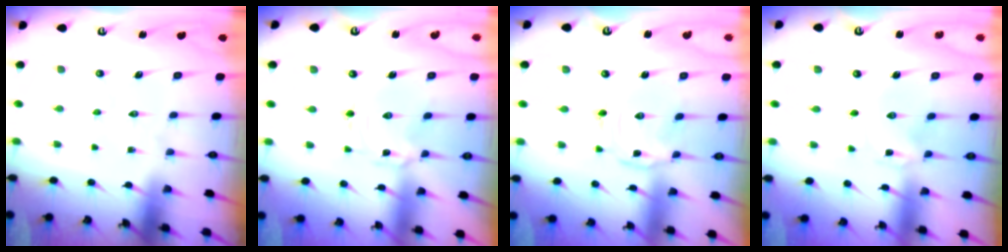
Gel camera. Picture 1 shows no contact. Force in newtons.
{"total": 1.4, "press": 1.4, "slide": 0.2}
{"total": 1.5, "press": 1.5, "slide": 0.3}
{"total": 0.0}